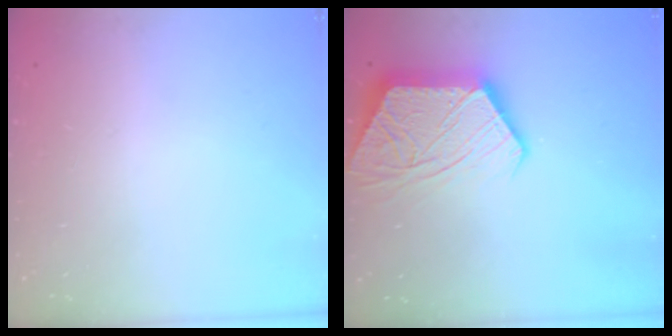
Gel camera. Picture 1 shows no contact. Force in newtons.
{"total": 14.6, "press": 14.5, "slide": 1.2}